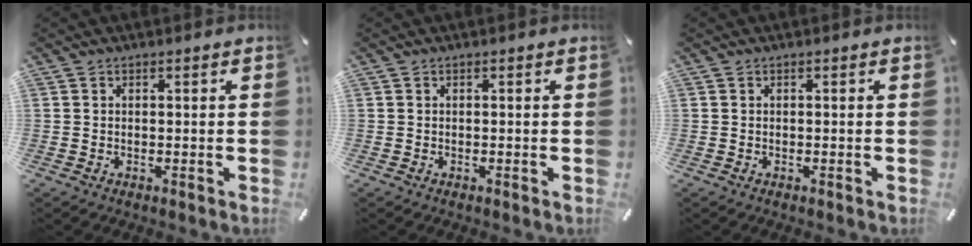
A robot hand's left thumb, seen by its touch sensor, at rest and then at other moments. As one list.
[{"total": 0.0}, {"total": 0.0}]